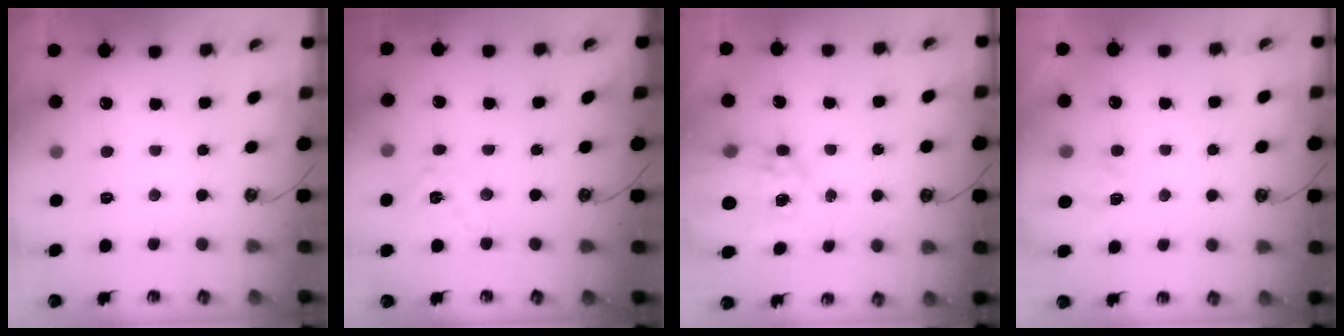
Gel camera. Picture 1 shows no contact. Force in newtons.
{"total": 11.2, "press": 11.1, "slide": 1.6}
{"total": 13.5, "press": 13.4, "slide": 1.4}
{"total": 2.9, "press": 2.8, "slide": 0.4}